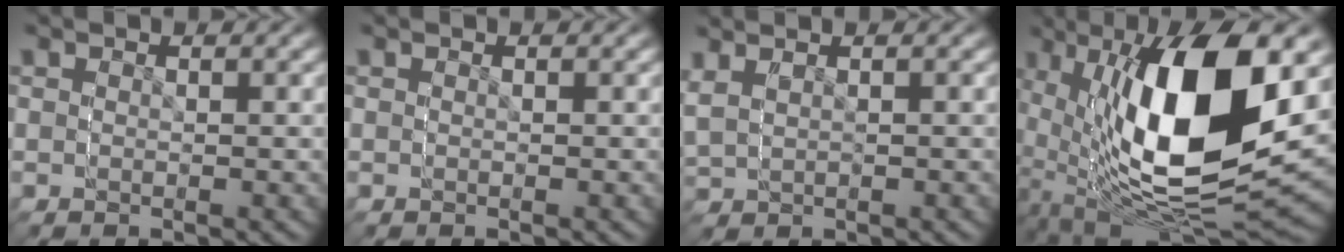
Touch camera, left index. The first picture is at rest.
{"total": 0.0}
{"total": 2.2, "force": [0.8, 1.9, 0.7], "torque": [-0.040, -0.005, 0.021]}
{"total": 13.8, "force": [0.8, 8.4, 11.0], "torque": [-0.234, -0.025, 0.031]}